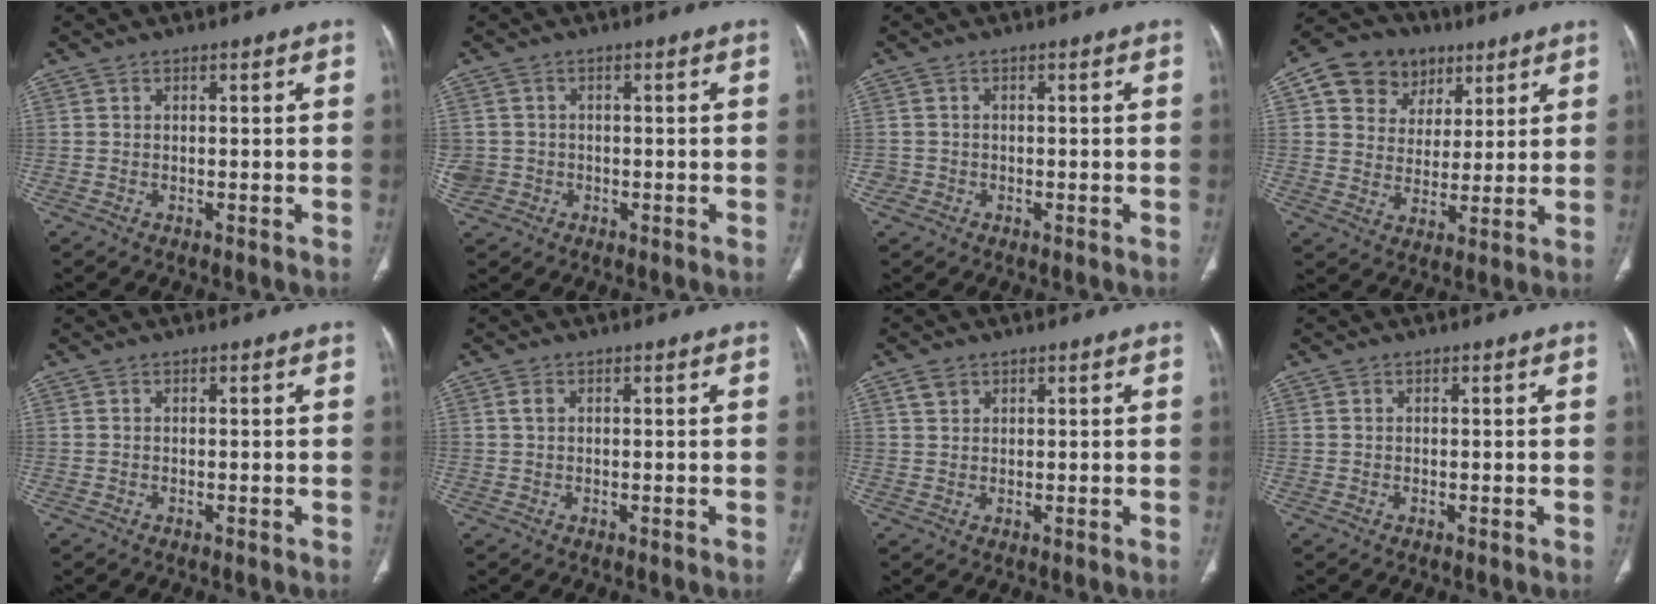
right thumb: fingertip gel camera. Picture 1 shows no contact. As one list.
[{"total": 3.8, "force": [-0.8, 3.7, 0.8], "torque": [-0.010, 0.011, -0.013]}, {"total": 1.5, "force": [-0.6, 1.4, 0.0], "torque": [0.007, 0.007, -0.016]}, {"total": 12.5, "force": [5.9, 10.2, 4.4], "torque": [-0.044, -0.006, 0.102]}, {"total": 0.0}, {"total": 1.3, "force": [0.4, 0.8, 0.9], "torque": [-0.015, 0.002, 0.009]}, {"total": 2.3, "force": [1.4, 1.6, 0.9], "torque": [-0.013, -0.001, 0.028]}, {"total": 0.0}]